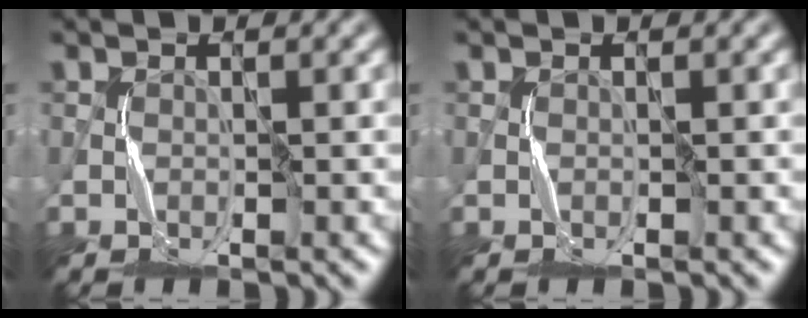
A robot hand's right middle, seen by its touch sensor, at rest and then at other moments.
{"total": 0.0}